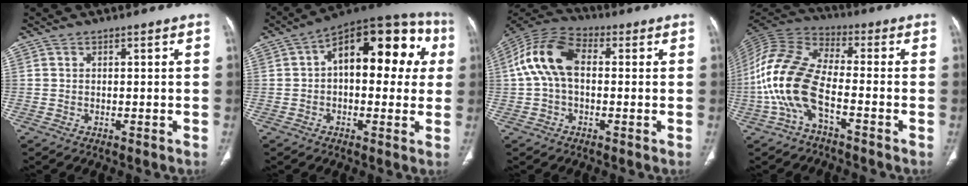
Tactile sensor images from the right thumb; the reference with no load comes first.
{"total": 20.2, "force": [3.9, 10.6, 16.7], "torque": [-0.179, 0.036, 0.041]}
{"total": 12.3, "force": [1.0, 7.7, 9.6], "torque": [-0.191, 0.035, 0.007]}
{"total": 14.7, "force": [-4.7, 6.7, 12.2], "torque": [-0.271, 0.041, -0.098]}